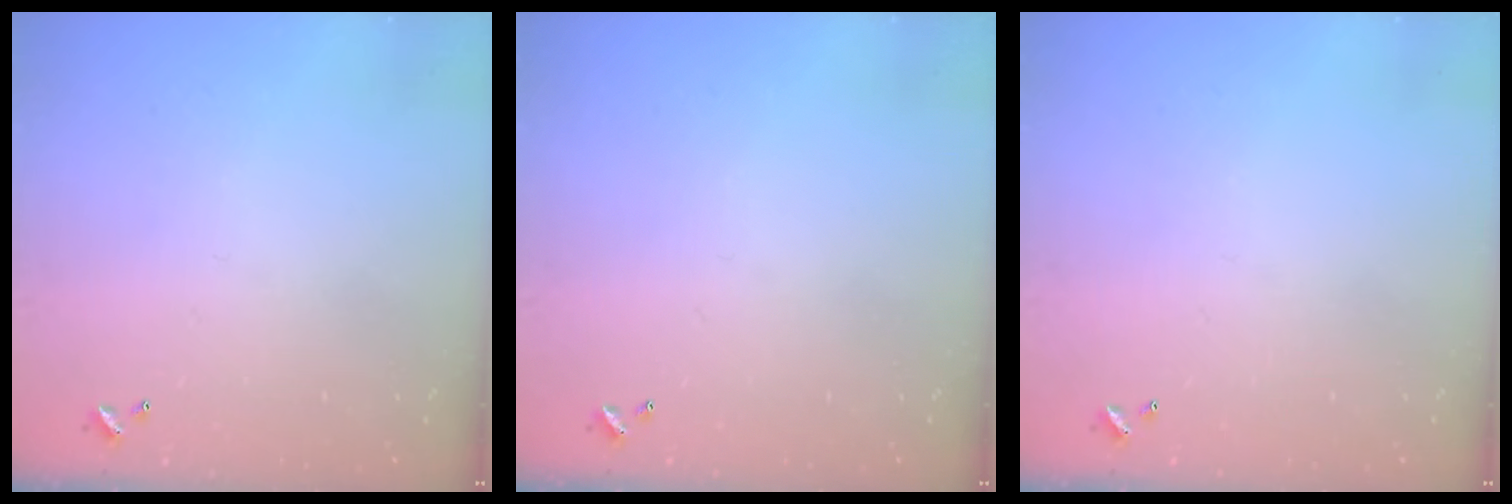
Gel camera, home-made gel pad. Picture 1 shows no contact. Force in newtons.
{"total": 0.0}
{"total": 0.0}